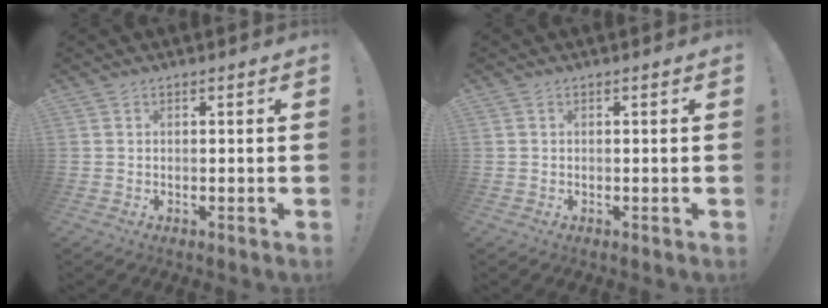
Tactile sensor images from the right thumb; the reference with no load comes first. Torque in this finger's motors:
{"motor_torque": [-0.17, -0.05, -0.01, 0.09, -0.05]}